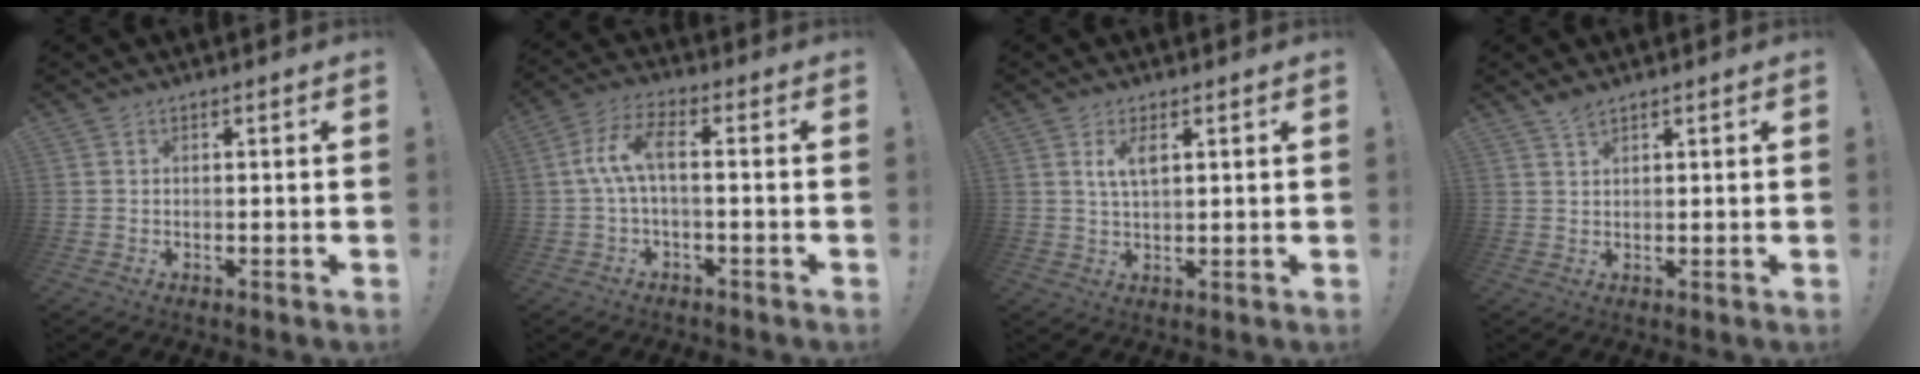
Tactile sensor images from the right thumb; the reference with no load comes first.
{"total": 8.1, "force": [-0.1, 2.5, 7.7], "torque": [-0.159, 0.001, -0.005]}
{"total": 4.5, "force": [2.0, 1.9, 3.5], "torque": [-0.060, -0.006, 0.032]}
{"total": 2.6, "force": [2.3, 0.6, 1.1], "torque": [-0.016, -0.010, 0.041]}